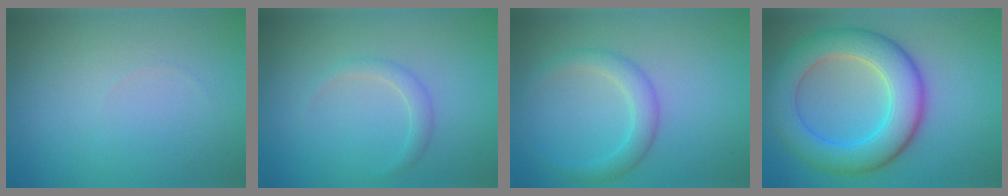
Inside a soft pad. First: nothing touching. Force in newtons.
{"total": 1.4, "press": 1.4, "slide": 0.1}
{"total": 2.6, "press": 2.6, "slide": 0.0}
{"total": 8.0, "press": 8.0, "slide": 0.3}